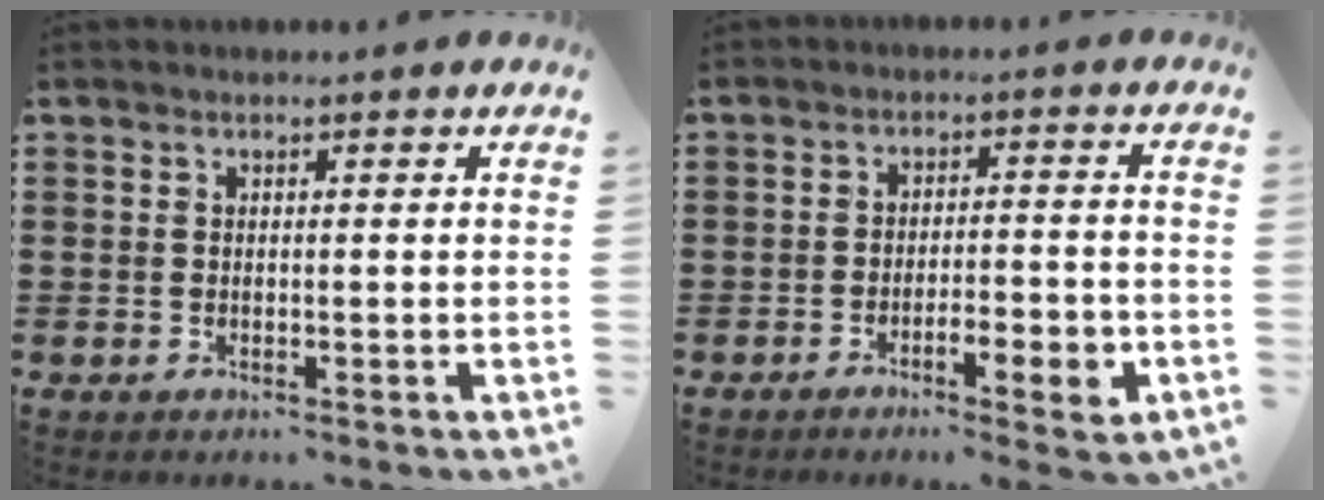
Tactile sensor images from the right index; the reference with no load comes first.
{"total": 5.4, "force": [-3.1, 1.3, 4.2], "torque": [-0.065, 0.001, -0.050]}